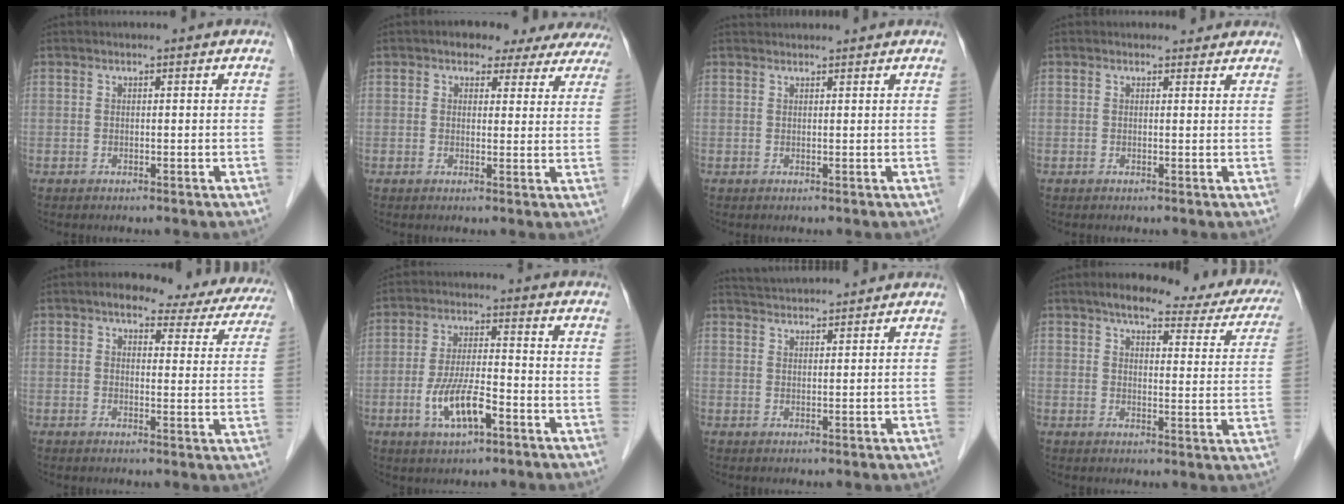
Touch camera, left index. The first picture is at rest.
{"total": 10.5, "force": [8.6, 4.9, 3.4], "torque": [-0.014, 0.017, 0.079]}
{"total": 3.4, "force": [3.3, 0.2, 0.6], "torque": [-0.007, 0.032, 0.050]}
{"total": 1.8, "force": [1.7, 0.7, 0.1], "torque": [-0.003, 0.001, 0.015]}
{"total": 14.2, "force": [11.3, 5.4, 6.8], "torque": [-0.055, 0.018, 0.111]}
{"total": 7.9, "force": [-3.3, 2.0, 6.9], "torque": [-0.141, -0.001, -0.058]}
{"total": 5.9, "force": [5.8, -0.1, 1.2], "torque": [-0.027, 0.034, 0.094]}
{"total": 18.9, "force": [15.3, 4.9, 9.9], "torque": [-0.108, 0.015, 0.169]}